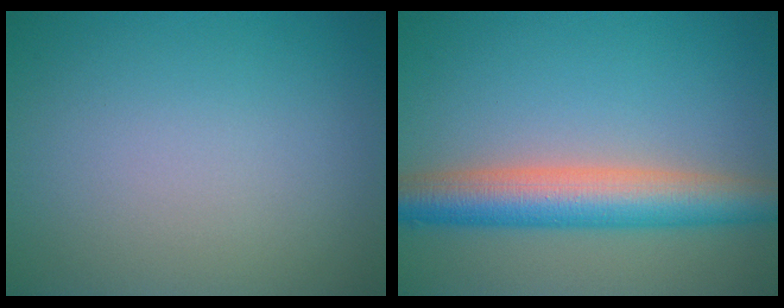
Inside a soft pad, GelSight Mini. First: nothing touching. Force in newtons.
{"total": 6.9, "press": 6.9, "slide": 0.4}